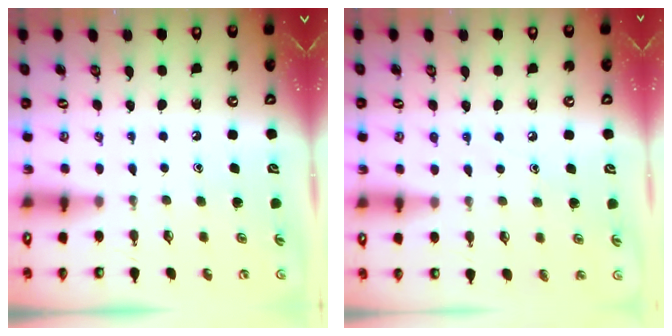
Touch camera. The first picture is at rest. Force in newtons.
{"total": 4.4, "press": 4.3, "slide": 0.5}